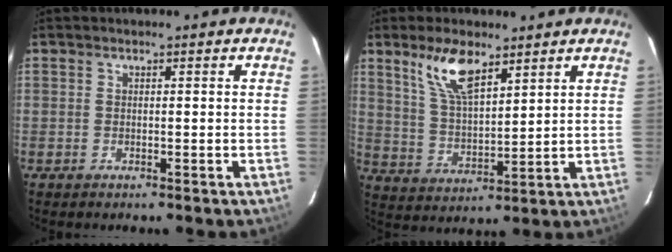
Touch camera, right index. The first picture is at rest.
{"total": 9.6, "force": [6.2, 3.5, 6.5], "torque": [-0.124, 0.007, 0.129]}